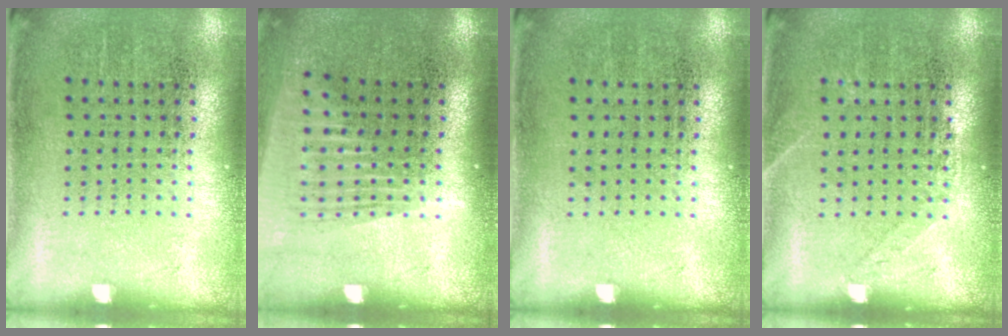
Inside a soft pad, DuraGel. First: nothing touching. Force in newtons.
{"total": 1.4, "press": 1.2, "slide": 0.8}
{"total": 0.0}
{"total": 1.0, "press": 1.0, "slide": 0.2}